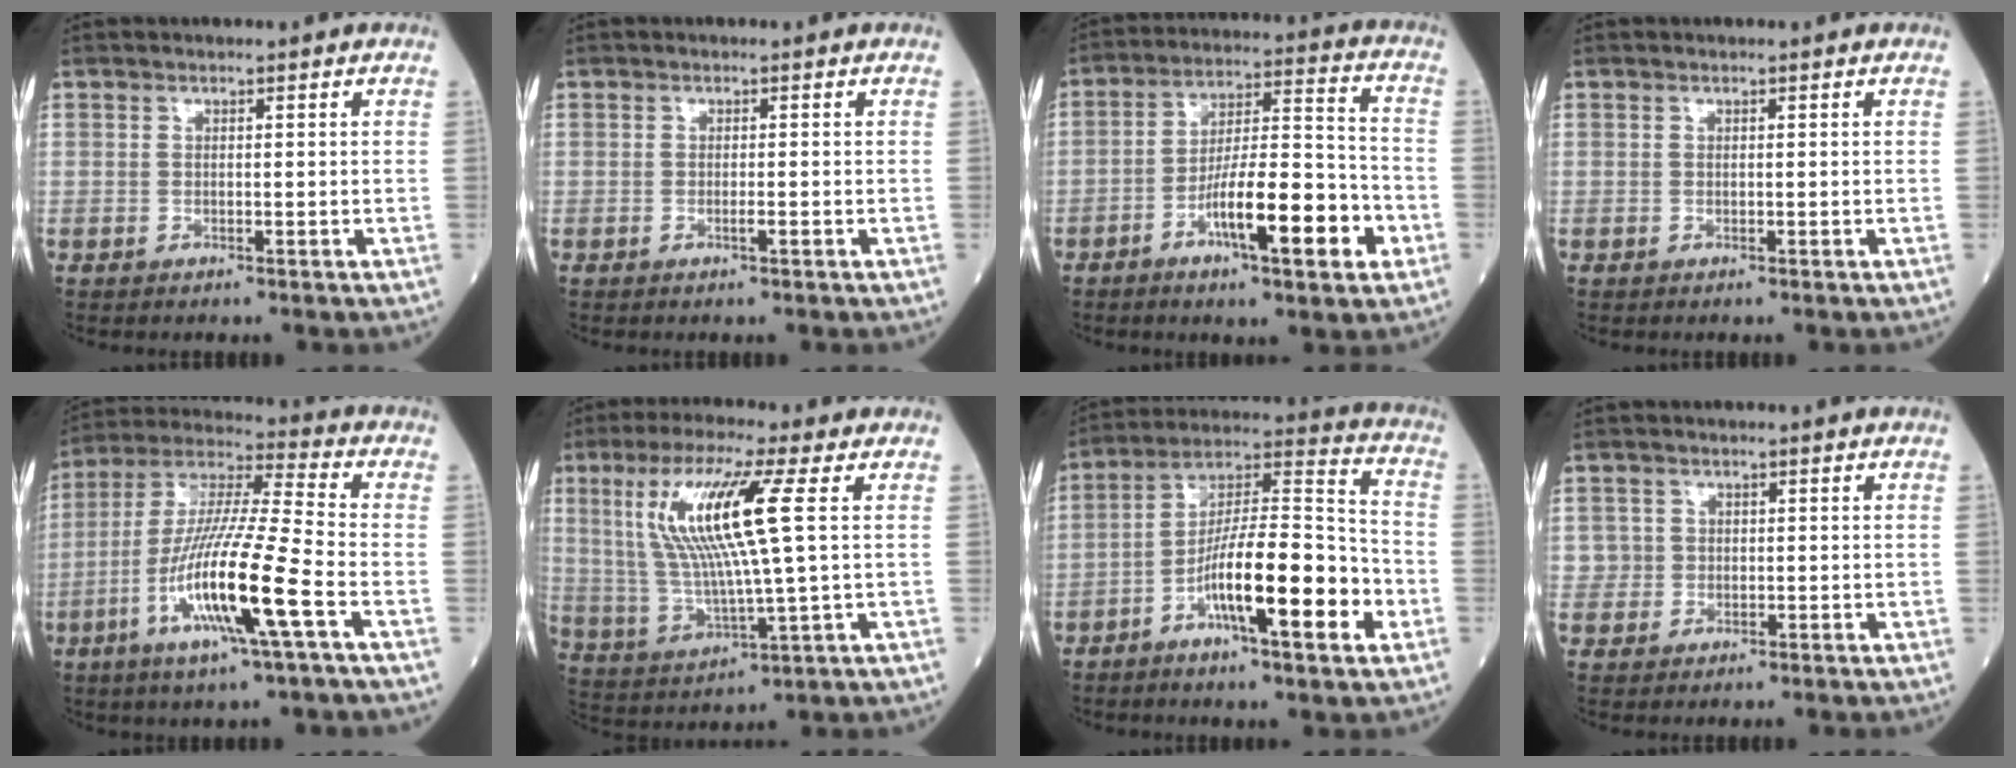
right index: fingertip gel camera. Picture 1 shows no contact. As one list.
[{"total": 1.0, "force": [-0.3, 0.0, 0.9], "torque": [-0.020, -0.002, -0.005]}, {"total": 14.7, "force": [-5.9, 2.4, 13.2], "torque": [-0.224, 0.005, -0.094]}, {"total": 0.0}, {"total": 17.0, "force": [-5.8, 0.1, 16.0], "torque": [-0.321, -0.016, -0.113]}, {"total": 14.0, "force": [3.7, 0.3, 13.5], "torque": [-0.288, 0.004, 0.071]}, {"total": 17.0, "force": [-6.0, 2.3, 15.8], "torque": [-0.271, 0.002, -0.101]}, {"total": 1.9, "force": [0.2, 1.9, -0.1], "torque": [0.015, 0.004, -0.001]}]